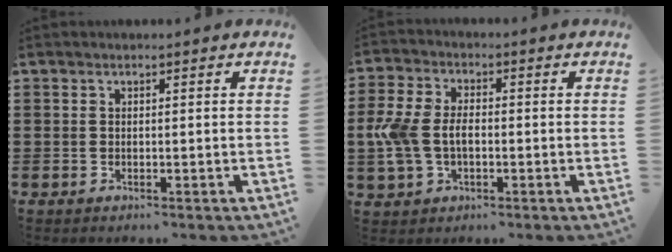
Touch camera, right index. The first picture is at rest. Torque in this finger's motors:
{"motor_torque": [0.89, 0.22, 0.28, 0.21]}